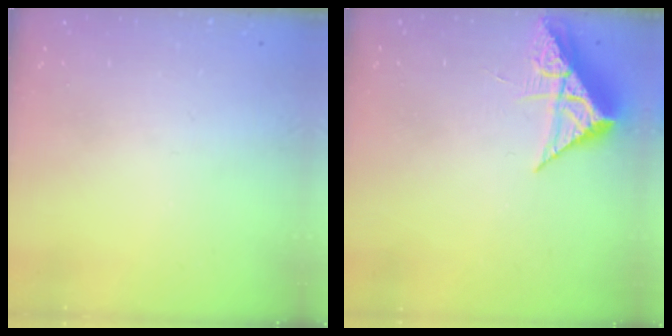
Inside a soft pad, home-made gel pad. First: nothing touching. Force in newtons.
{"total": 7.6, "press": 7.6, "slide": 0.4}